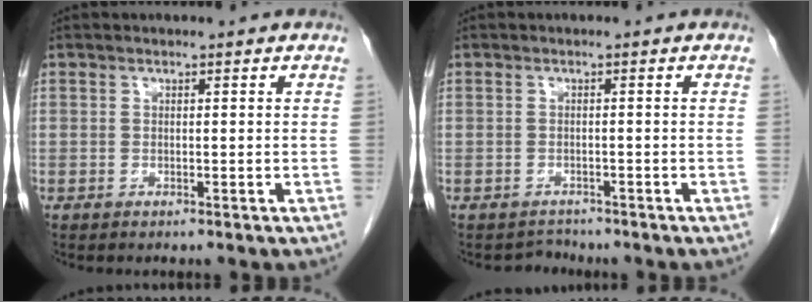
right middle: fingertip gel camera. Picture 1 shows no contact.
{"total": 1.5, "force": [-1.4, 0.4, -0.6], "torque": [0.007, -0.004, -0.021]}